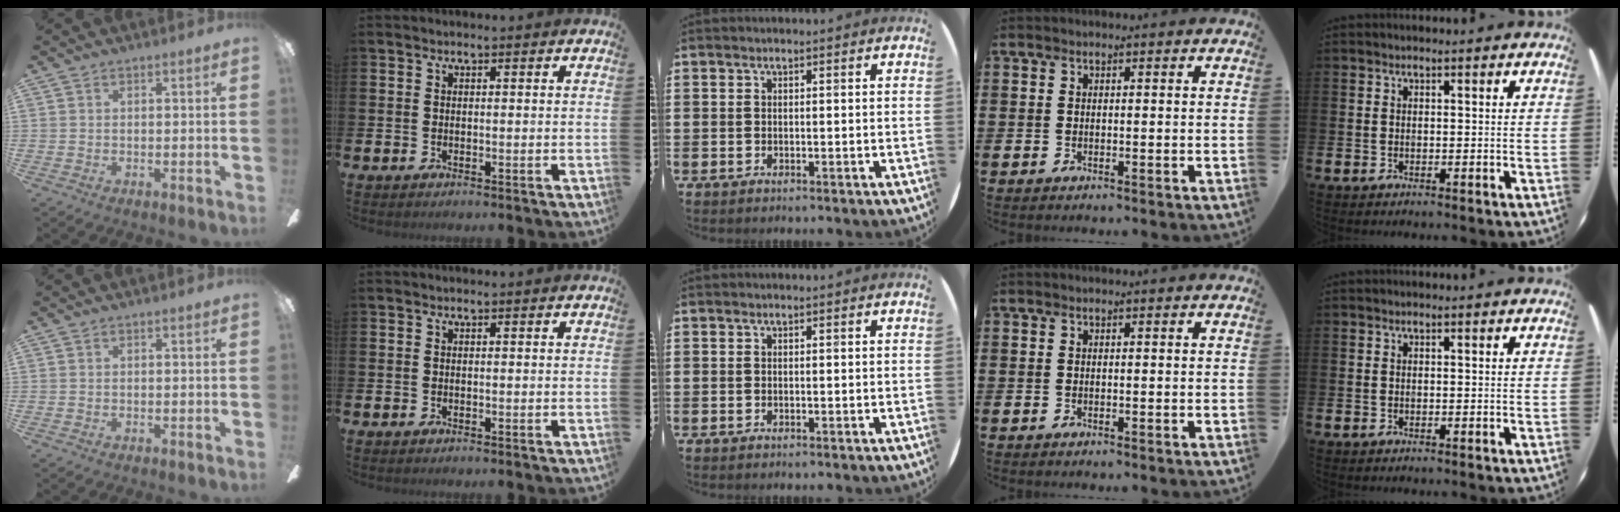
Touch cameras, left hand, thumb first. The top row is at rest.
{}